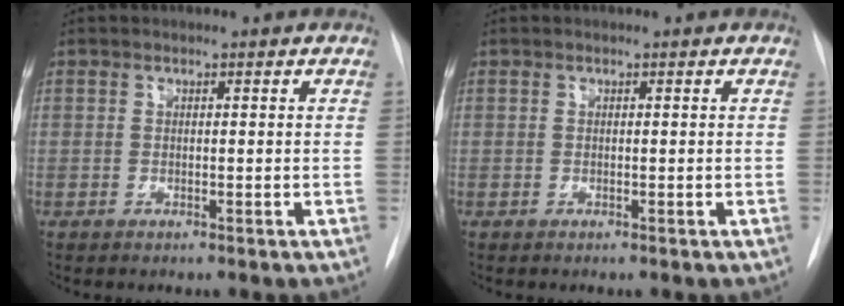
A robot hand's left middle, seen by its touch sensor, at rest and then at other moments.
{"total": 0.0}